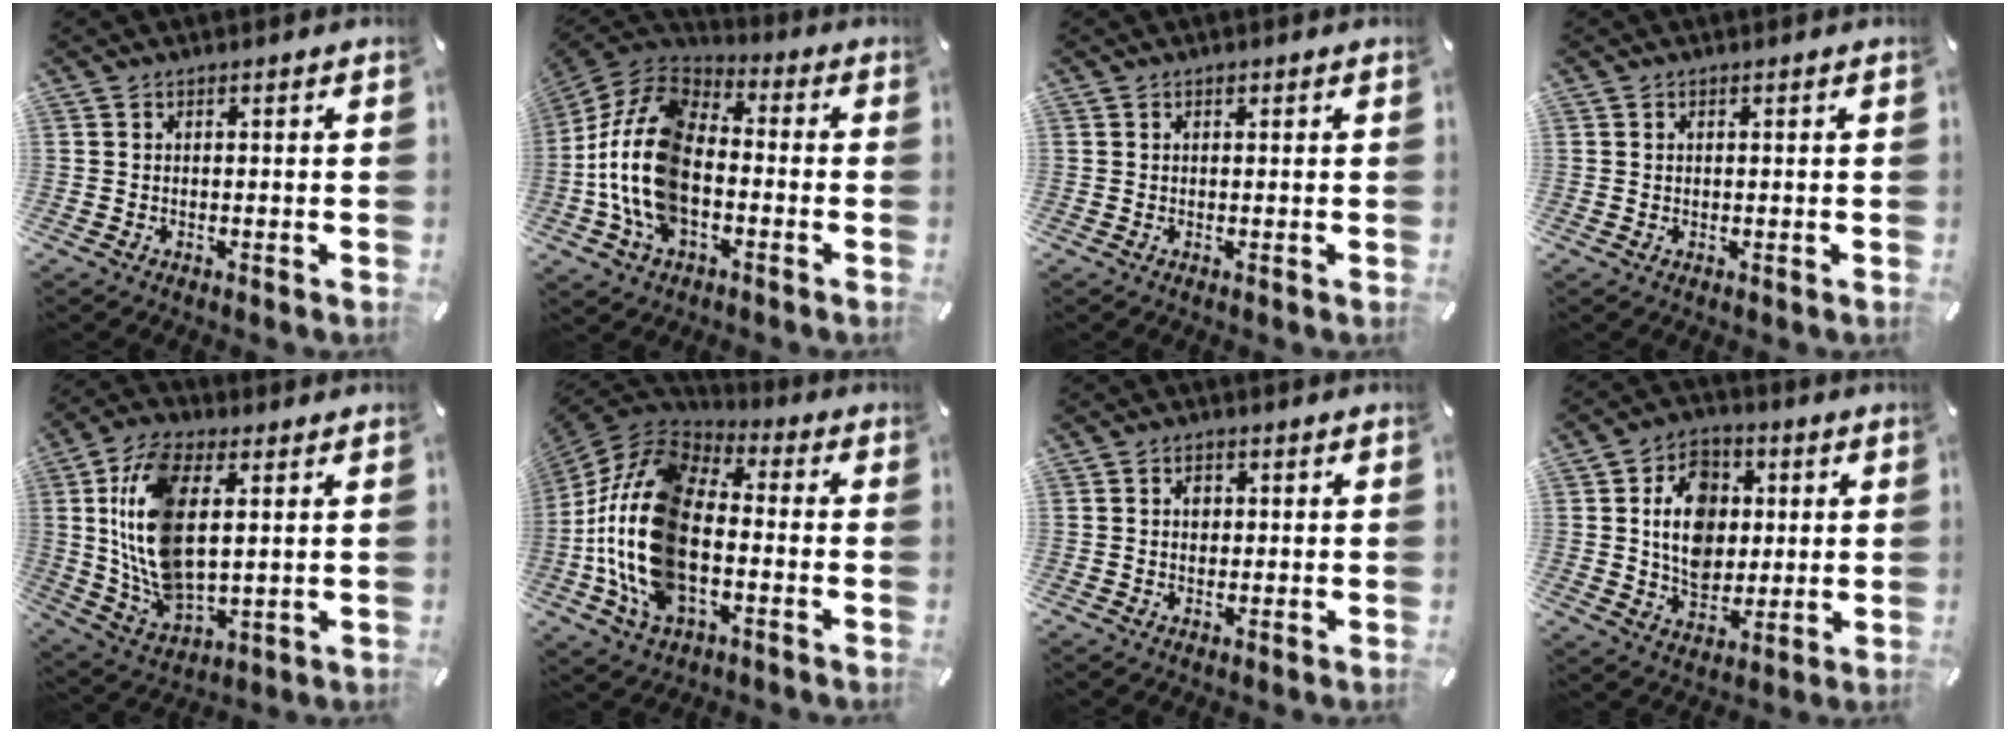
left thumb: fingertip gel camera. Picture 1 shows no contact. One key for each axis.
{"total": 18.7, "fx": -5.0, "fy": 11.7, "fz": 13.7, "tx": -0.302, "ty": 0.023, "tz": -0.093}
{"total": 0.5, "fx": 0.2, "fy": 0.4, "fz": 0.2, "tx": -0.003, "ty": 0.002, "tz": 0.004}
{"total": 0.0}
{"total": 16.8, "fx": 3.7, "fy": 9.5, "fz": 13.3, "tx": -0.313, "ty": -0.006, "tz": 0.065}
{"total": 22.9, "fx": -5.7, "fy": 13.2, "fz": 17.9, "tx": -0.390, "ty": 0.025, "tz": -0.099}
{"total": 2.4, "fx": 0.3, "fy": 2.0, "fz": 1.3, "tx": -0.010, "ty": 0.001, "tz": -0.001}
{"total": 12.7, "fx": 1.6, "fy": 10.5, "fz": 7.0, "tx": -0.114, "ty": 0.019, "tz": 0.033}